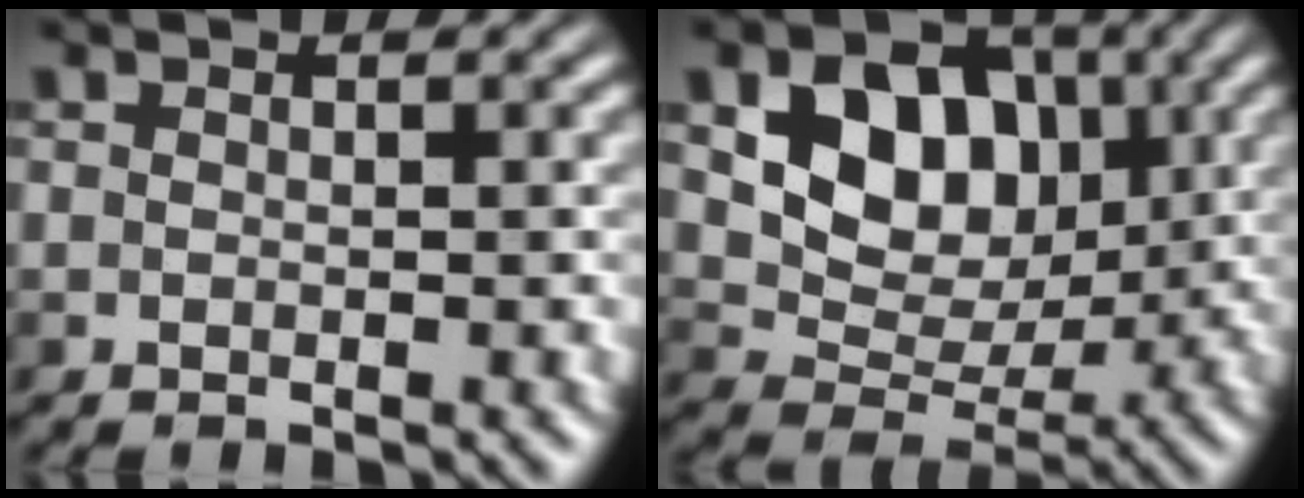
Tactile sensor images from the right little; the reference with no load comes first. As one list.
[{"total": 8.5, "force": [1.7, 6.4, 5.3], "torque": [-0.096, -0.008, 0.026]}]